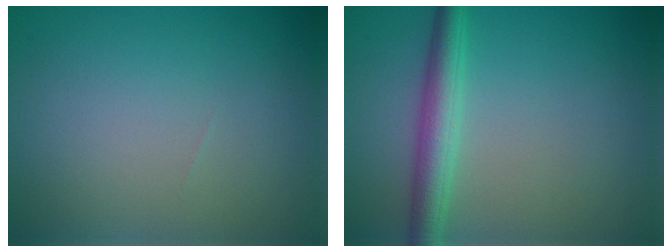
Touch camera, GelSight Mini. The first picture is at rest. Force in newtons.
{"total": 3.5, "press": 3.5, "slide": 0.1}